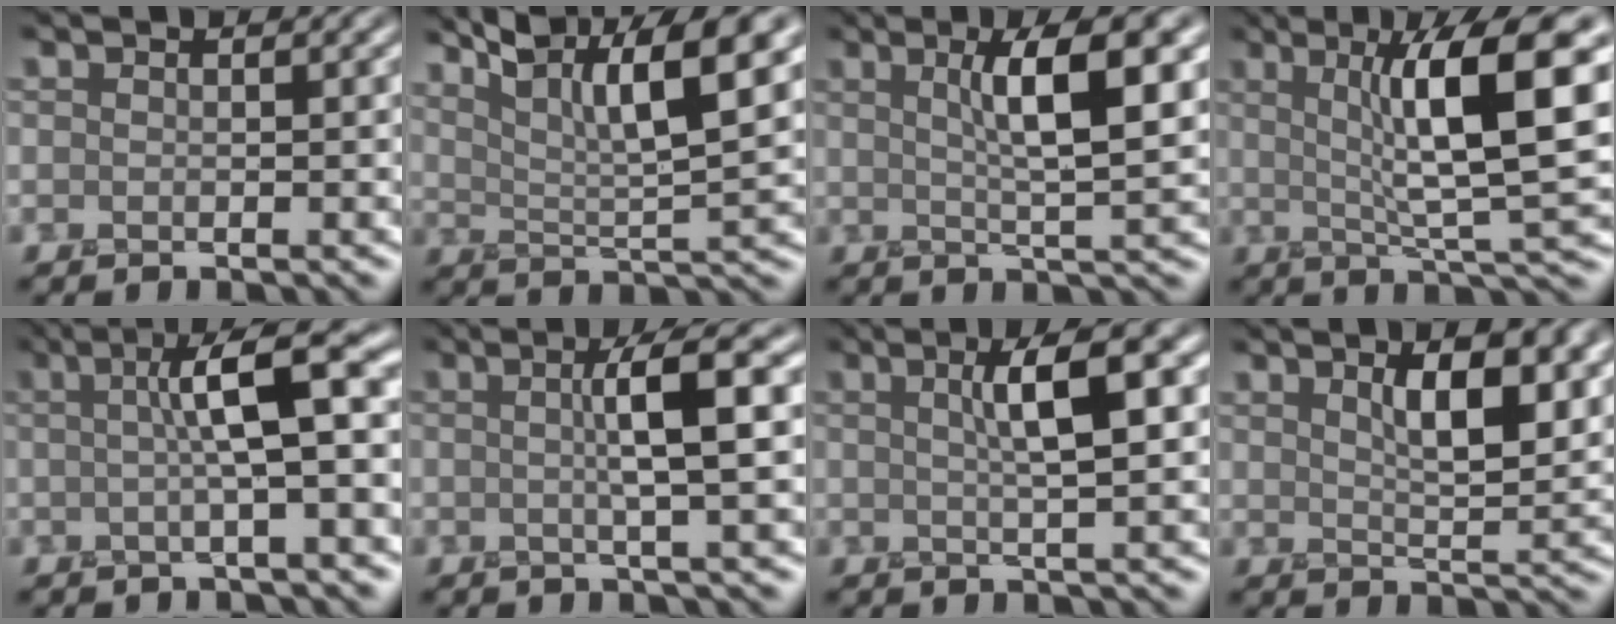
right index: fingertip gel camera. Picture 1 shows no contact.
{"total": 9.4, "force": [6.1, 2.0, 6.9], "torque": [-0.102, 0.022, 0.098]}
{"total": 6.5, "force": [2.1, 1.3, 6.0], "torque": [-0.078, 0.011, 0.030]}
{"total": 10.0, "force": [2.6, 1.7, 9.5], "torque": [-0.124, 0.001, 0.044]}
{"total": 6.4, "force": [0.8, 1.2, 6.3], "torque": [-0.092, 0.021, 0.004]}
{"total": 4.9, "force": [0.7, 0.6, 4.8], "torque": [-0.069, 0.011, 0.006]}
{"total": 4.9, "force": [1.3, 1.0, 4.6], "torque": [-0.061, 0.014, 0.015]}
{"total": 6.5, "force": [3.2, 2.2, 5.2], "torque": [-0.071, 0.003, 0.052]}